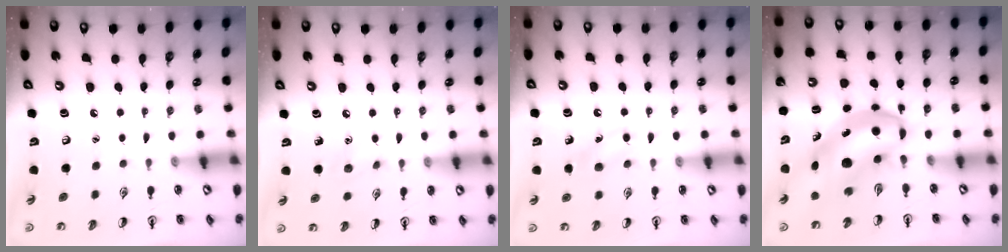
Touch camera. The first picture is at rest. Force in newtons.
{"total": 5.6, "press": 5.3, "slide": 1.8}
{"total": 7.4, "press": 7.2, "slide": 1.9}
{"total": 8.2, "press": 7.9, "slide": 2.3}